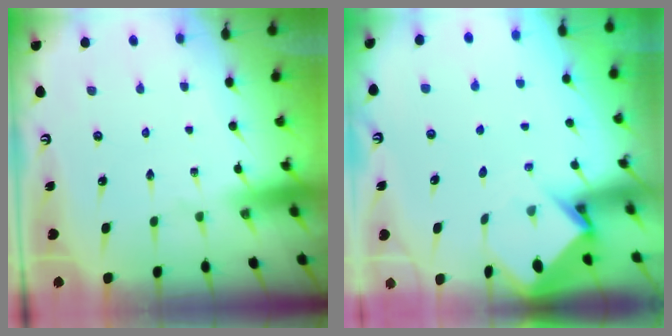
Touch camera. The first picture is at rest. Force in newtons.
{"total": 3.7, "press": 3.7, "slide": 0.2}